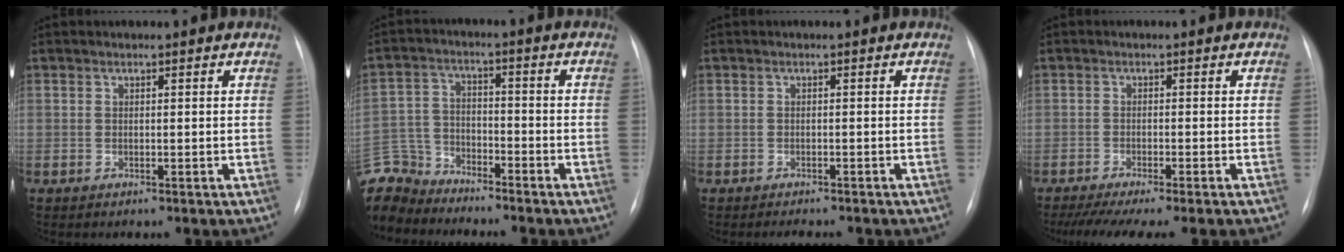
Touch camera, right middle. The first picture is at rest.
{"total": 9.6, "force": [-9.2, 2.7, 0.0], "torque": [-0.011, 0.013, -0.183]}
{"total": 2.9, "force": [-2.5, 0.9, 1.2], "torque": [-0.019, -0.007, -0.024]}
{"total": 9.5, "force": [-7.8, 0.3, 5.4], "torque": [-0.072, -0.016, -0.116]}